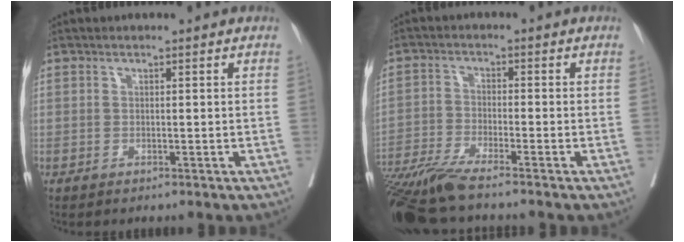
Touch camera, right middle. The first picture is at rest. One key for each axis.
{"total": 9.6, "fx": -8.1, "fy": -0.5, "fz": 5.2, "tx": -0.089, "ty": -0.029, "tz": -0.144}